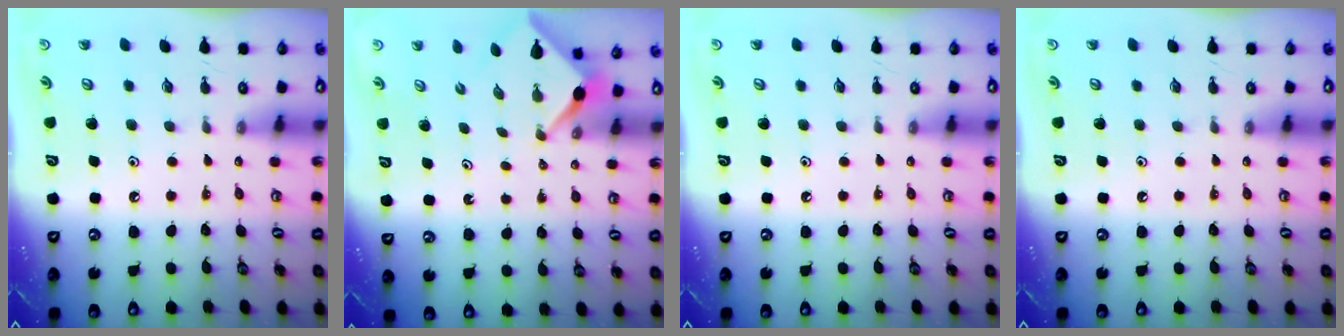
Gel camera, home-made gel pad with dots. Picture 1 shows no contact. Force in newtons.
{"total": 2.5, "press": 2.5, "slide": 0.3}
{"total": 0.0}
{"total": 0.0}